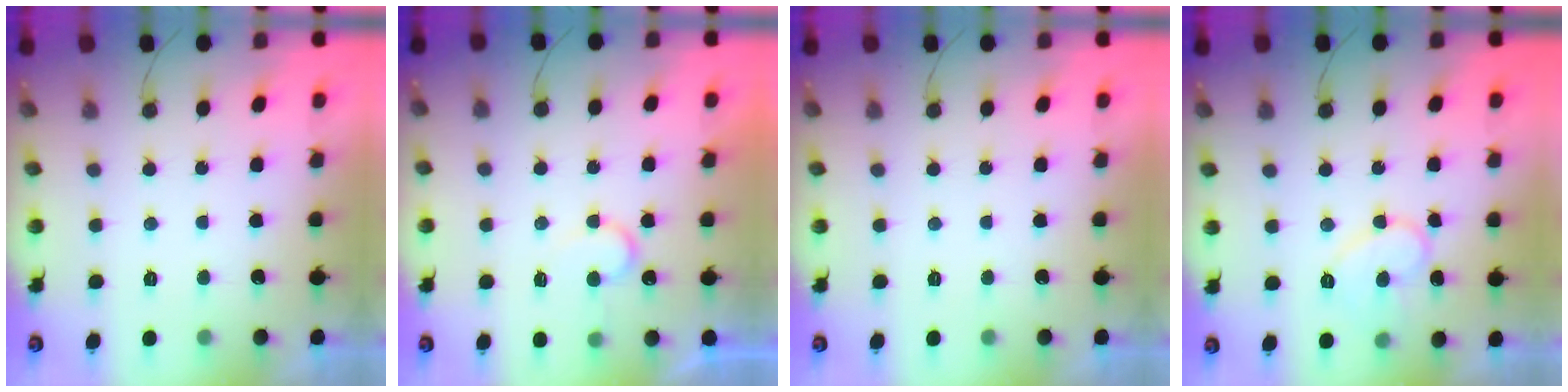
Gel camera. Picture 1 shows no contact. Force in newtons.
{"total": 7.1, "press": 7.1, "slide": 0.5}
{"total": 0.0}
{"total": 10.0, "press": 10.0, "slide": 0.1}